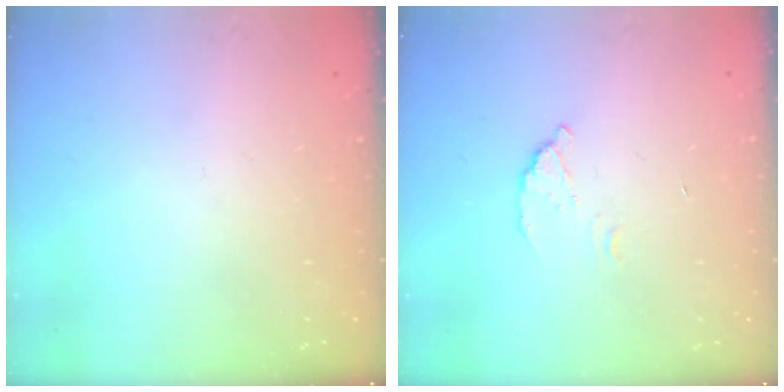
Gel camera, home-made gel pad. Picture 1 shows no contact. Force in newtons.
{"total": 2.7, "press": 2.7, "slide": 0.1}